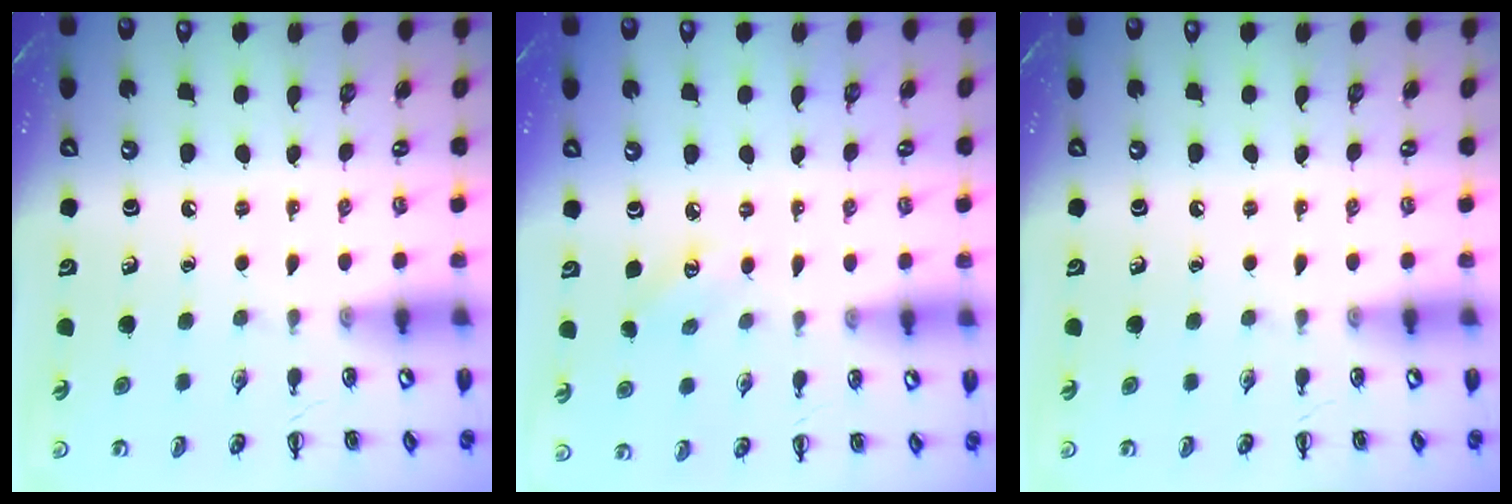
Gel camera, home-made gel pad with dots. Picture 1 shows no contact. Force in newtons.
{"total": 3.4, "press": 3.3, "slide": 0.9}
{"total": 0.0}